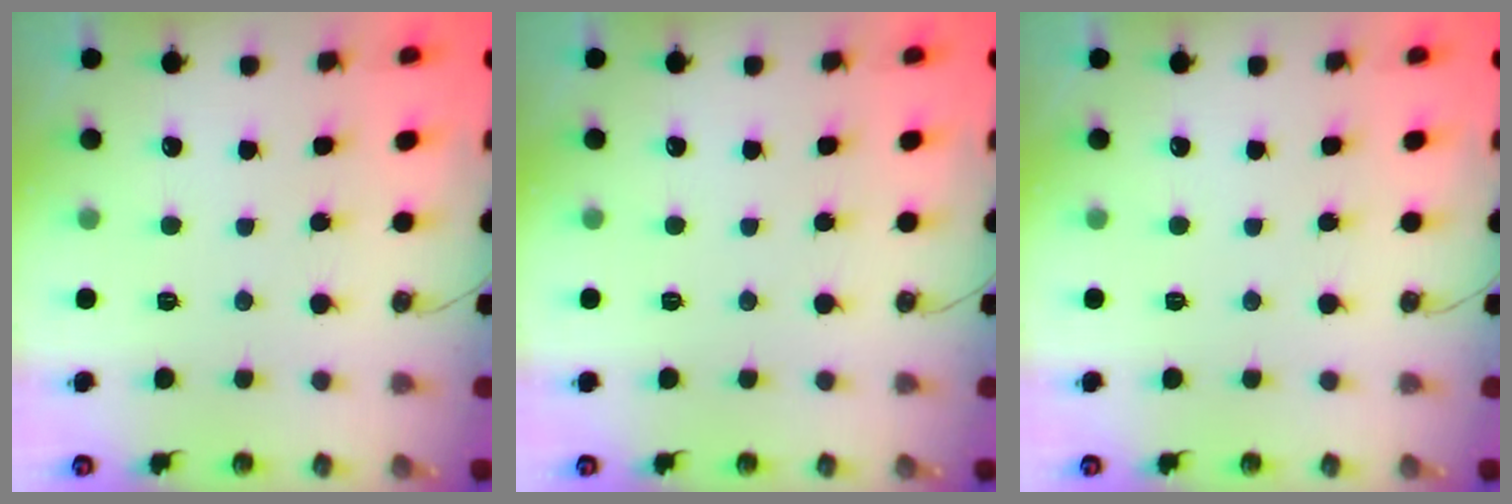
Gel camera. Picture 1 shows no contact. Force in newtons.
{"total": 0.0}
{"total": 0.0}